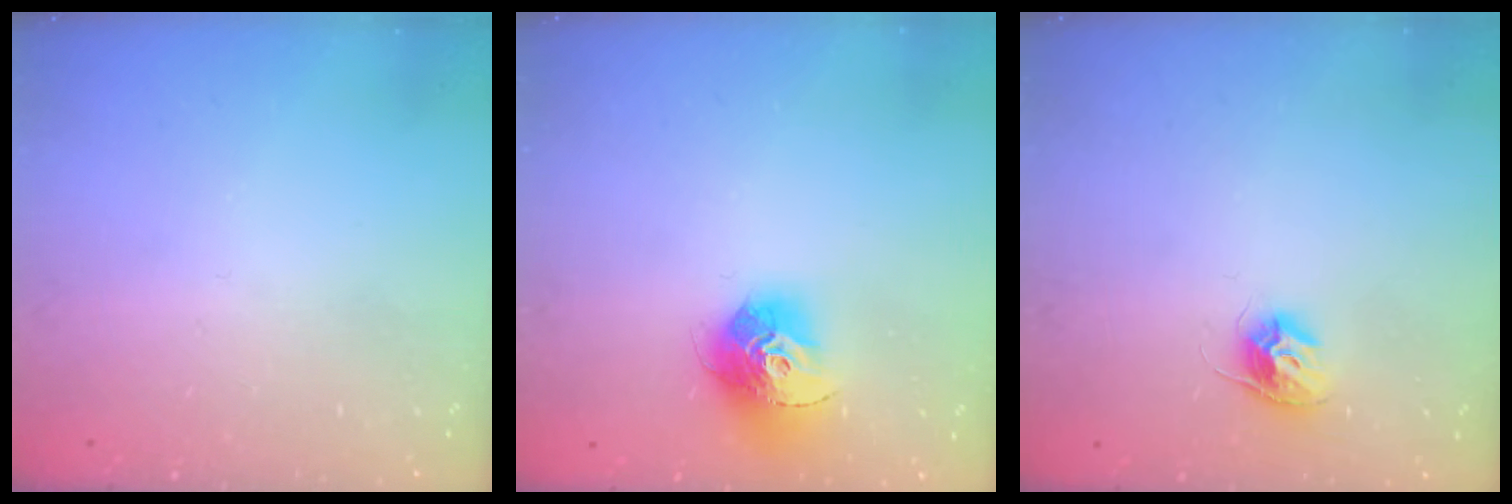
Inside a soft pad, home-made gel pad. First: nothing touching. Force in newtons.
{"total": 14.4, "press": 14.3, "slide": 1.3}
{"total": 9.1, "press": 9.1, "slide": 0.4}